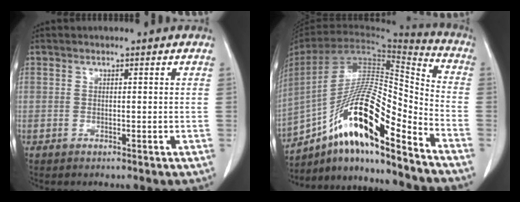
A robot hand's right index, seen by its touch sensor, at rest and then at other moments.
{"total": 20.2, "force": [-12.6, 2.8, 15.6], "torque": [-0.294, 0.003, -0.223]}